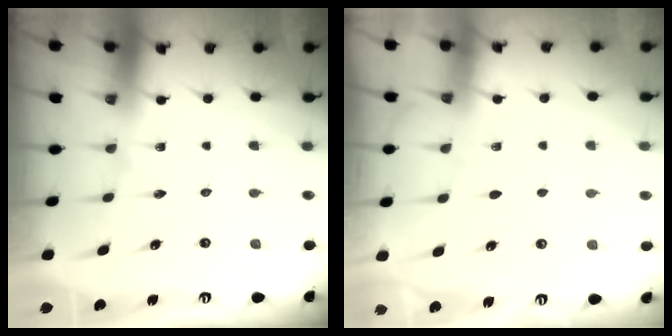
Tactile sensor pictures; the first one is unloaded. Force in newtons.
{"total": 4.0, "press": 4.0, "slide": 0.5}